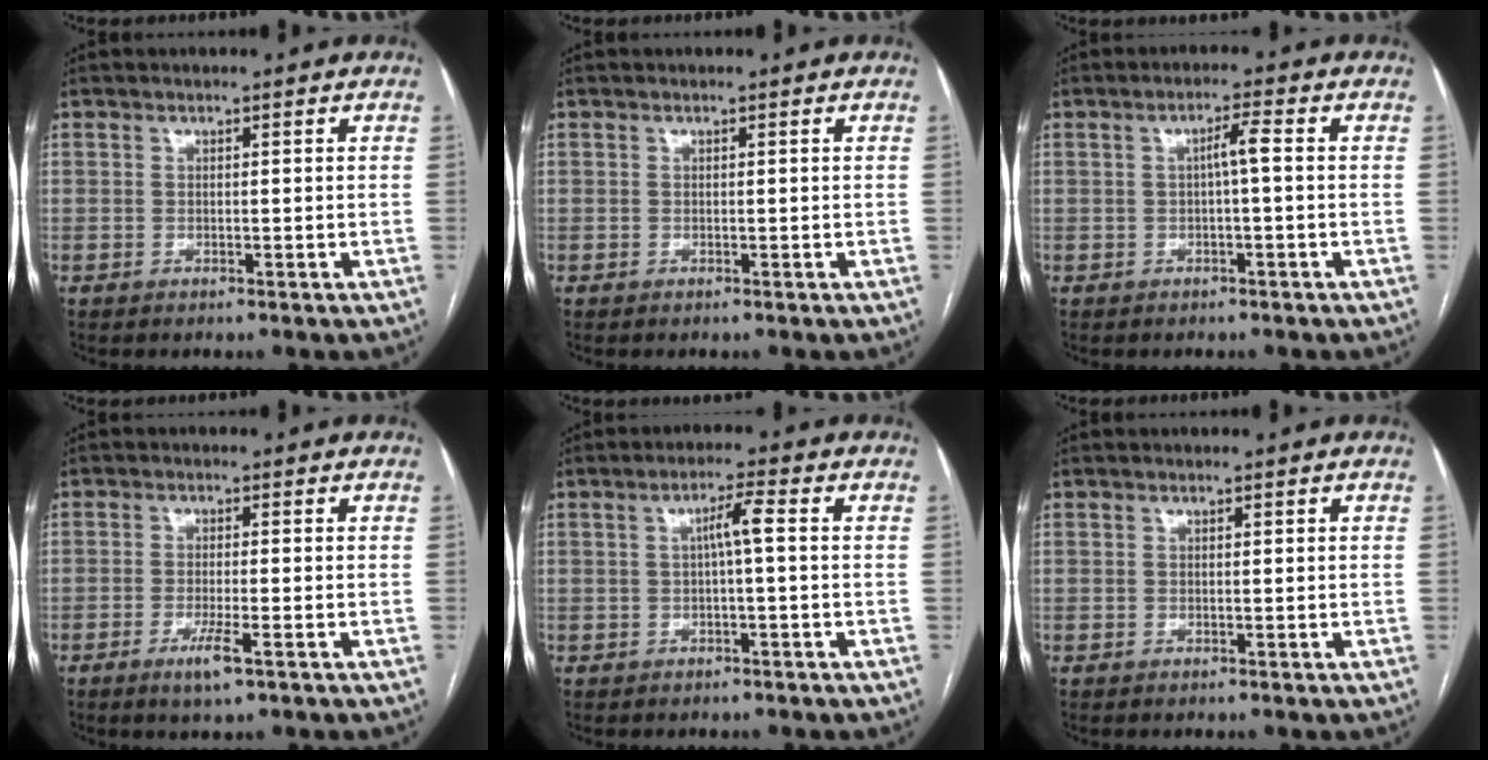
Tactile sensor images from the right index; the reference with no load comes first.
{"total": 0.0}
{"total": 2.5, "force": [0.0, -0.1, 2.5], "torque": [-0.042, 0.005, 0.001]}
{"total": 3.8, "force": [-2.0, 0.1, 3.3], "torque": [-0.062, -0.009, -0.035]}
{"total": 3.1, "force": [0.2, -0.1, 3.1], "torque": [-0.056, 0.009, 0.005]}
{"total": 0.0}